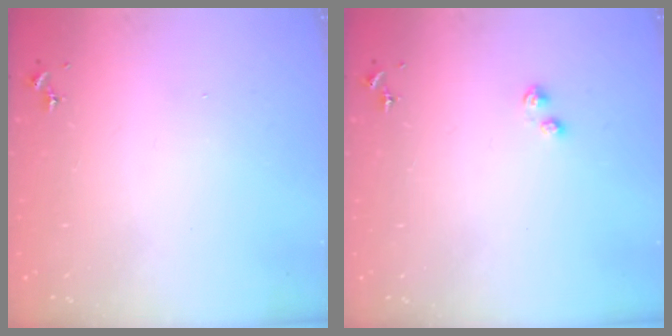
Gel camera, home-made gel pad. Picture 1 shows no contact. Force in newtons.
{"total": 3.1, "press": 3.1, "slide": 0.5}